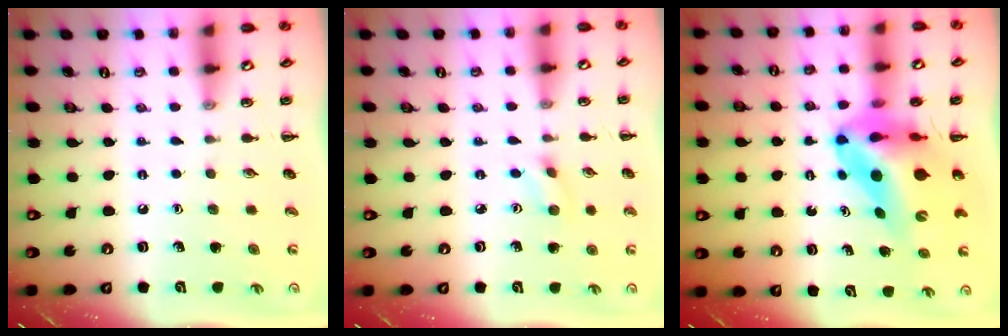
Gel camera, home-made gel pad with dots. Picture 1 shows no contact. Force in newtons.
{"total": 2.7, "press": 2.5, "slide": 1.0}
{"total": 14.8, "press": 14.1, "slide": 4.5}